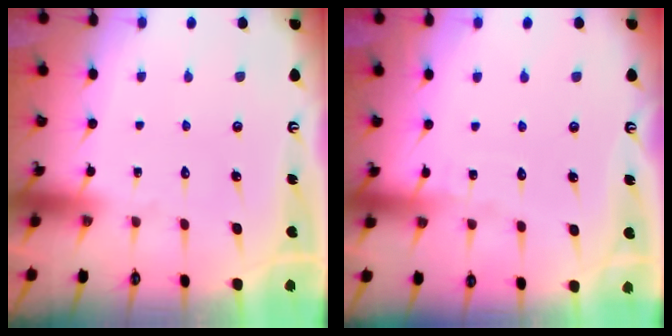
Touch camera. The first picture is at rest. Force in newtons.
{"total": 2.7, "press": 2.7, "slide": 0.3}